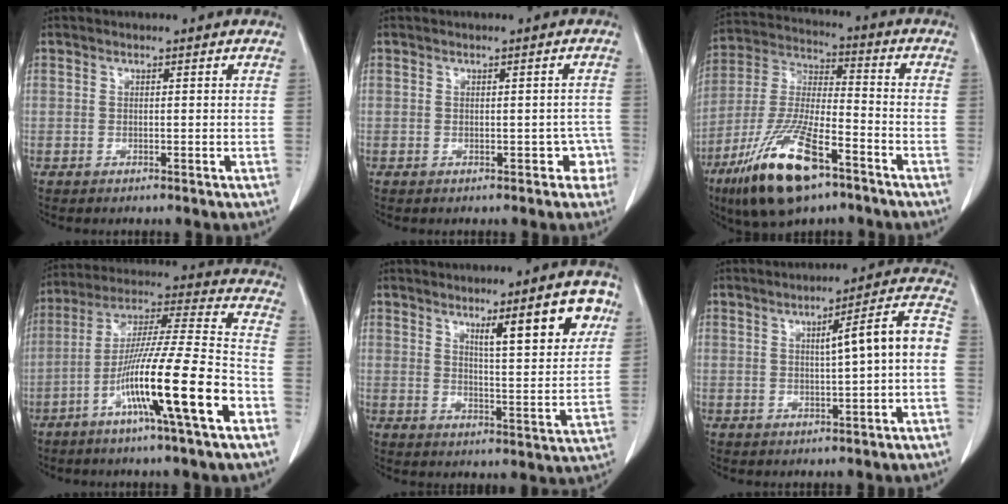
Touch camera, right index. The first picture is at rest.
{"total": 2.3, "force": [-0.8, 1.5, 1.6], "torque": [-0.011, 0.017, -0.005]}
{"total": 17.3, "force": [-10.1, 4.5, 13.3], "torque": [-0.290, -0.031, -0.185]}
{"total": 17.9, "force": [-7.9, -0.3, 16.0], "torque": [-0.289, -0.010, -0.139]}
{"total": 10.4, "force": [5.7, 1.4, 8.6], "torque": [-0.123, -0.005, 0.082]}
{"total": 7.9, "force": [-0.1, 0.2, 7.9], "torque": [-0.104, 0.022, -0.004]}